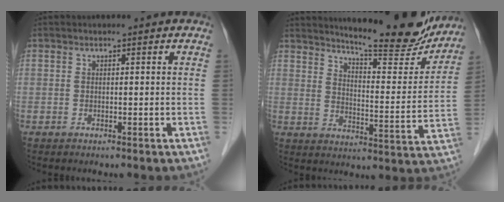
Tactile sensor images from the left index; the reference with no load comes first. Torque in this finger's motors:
{"motor_torque": [0.23, -0.14, 0.49, 0.10]}